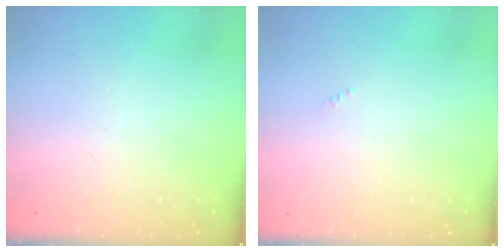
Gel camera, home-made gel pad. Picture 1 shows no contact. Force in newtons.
{"total": 0.0}